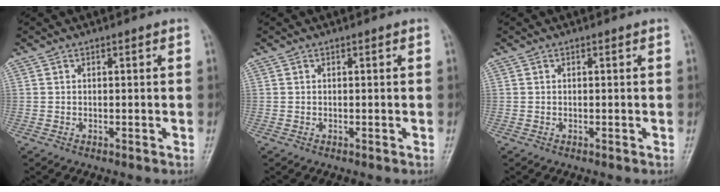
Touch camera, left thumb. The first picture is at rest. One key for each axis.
{"total": 0.0}
{"total": 0.0}